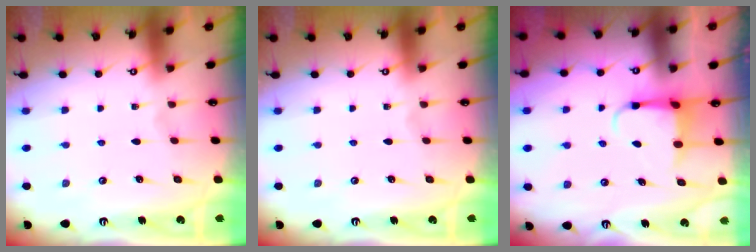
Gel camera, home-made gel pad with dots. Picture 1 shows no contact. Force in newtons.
{"total": 0.0}
{"total": 4.0, "press": 3.9, "slide": 0.4}